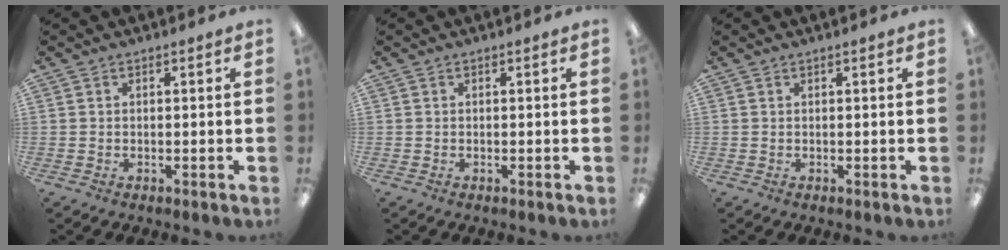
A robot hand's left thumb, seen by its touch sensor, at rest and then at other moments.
{"total": 0.0}
{"total": 0.0}